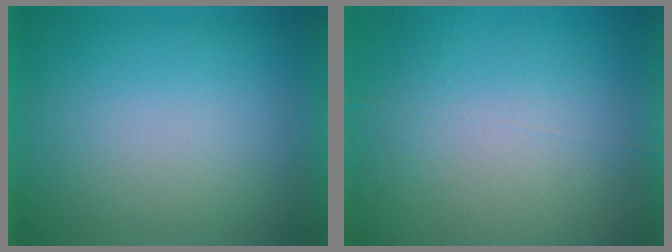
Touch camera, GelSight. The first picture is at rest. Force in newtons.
{"total": 7.0}